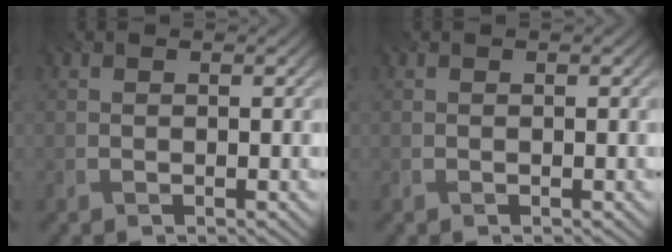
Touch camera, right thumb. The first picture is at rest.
{"total": 0.0}